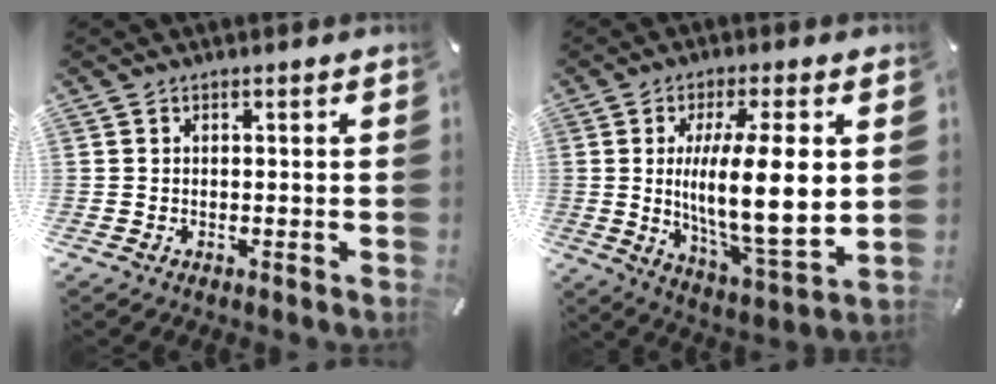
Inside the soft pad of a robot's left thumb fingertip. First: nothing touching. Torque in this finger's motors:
{"motor_torque": [1.74, 3.26, 1.65, -1.12, 0.62]}